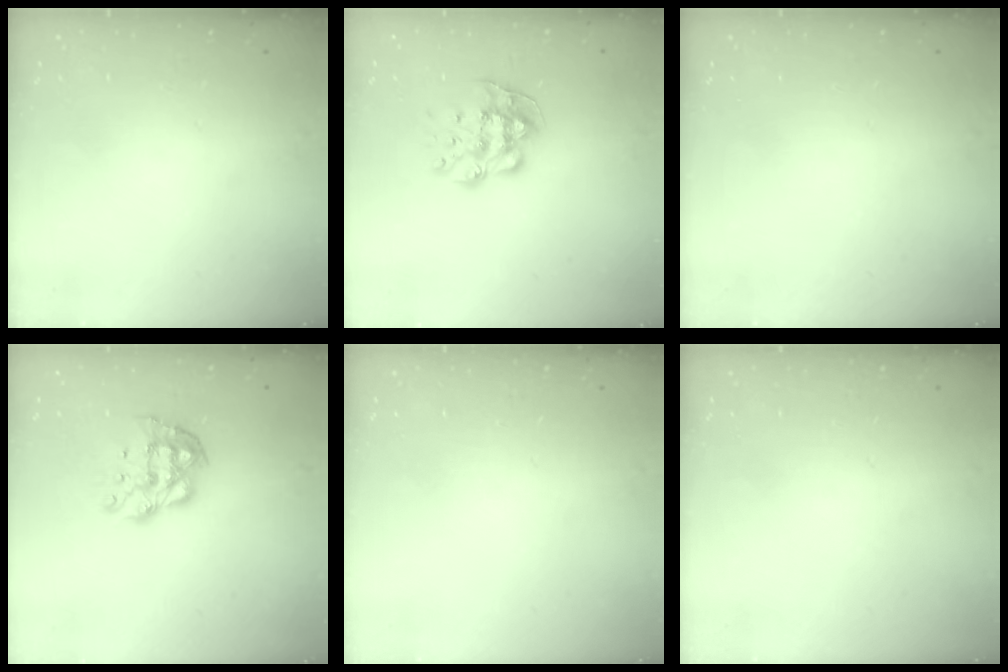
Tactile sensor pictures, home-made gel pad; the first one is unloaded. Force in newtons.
{"total": 11.0, "press": 10.9, "slide": 0.8}
{"total": 0.0}
{"total": 8.7, "press": 8.7, "slide": 0.8}
{"total": 0.0}
{"total": 0.0}